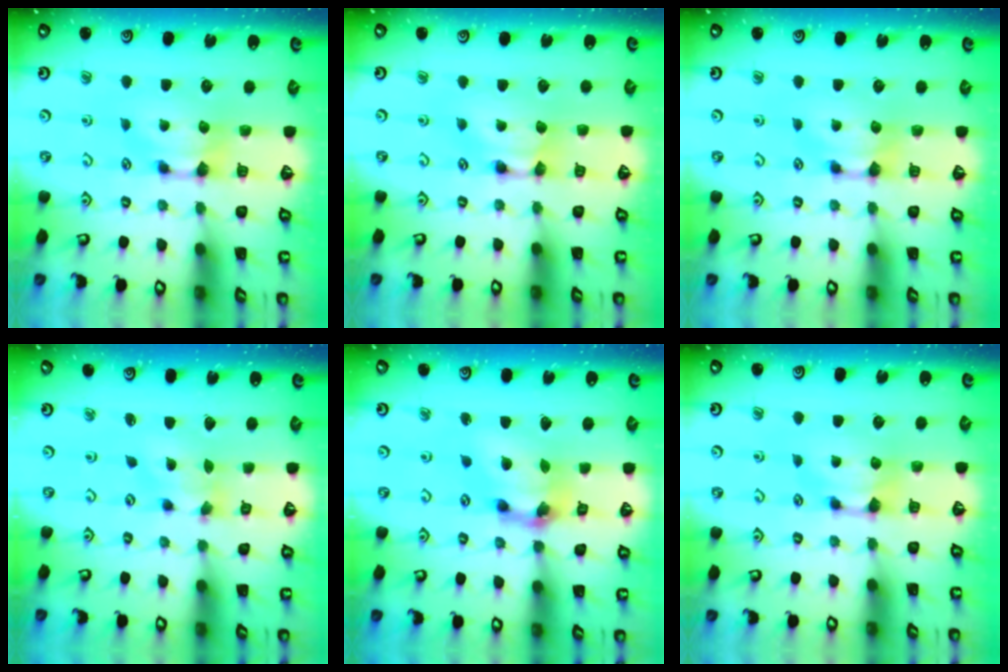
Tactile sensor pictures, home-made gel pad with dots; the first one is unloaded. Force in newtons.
{"total": 1.7, "press": 1.7, "slide": 0.1}
{"total": 0.0}
{"total": 1.9, "press": 1.4, "slide": 1.3}
{"total": 6.5, "press": 6.1, "slide": 2.1}
{"total": 0.0}